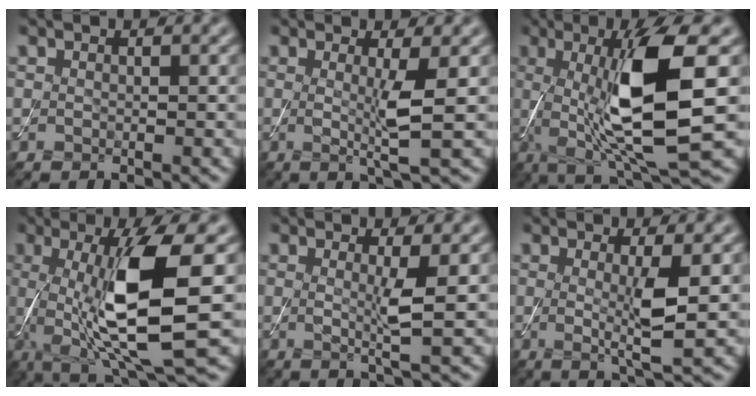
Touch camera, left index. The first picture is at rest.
{"total": 3.4, "force": [0.1, 0.3, 3.4], "torque": [-0.064, -0.011, 0.000]}
{"total": 11.5, "force": [0.4, 2.5, 11.2], "torque": [-0.185, -0.004, 0.014]}
{"total": 11.5, "force": [0.1, 2.7, 11.1], "torque": [-0.187, -0.006, 0.008]}
{"total": 2.6, "force": [0.1, 0.2, 2.6], "torque": [-0.052, -0.009, -0.002]}
{"total": 3.9, "force": [0.0, 0.5, 3.9], "torque": [-0.074, -0.011, 0.003]}